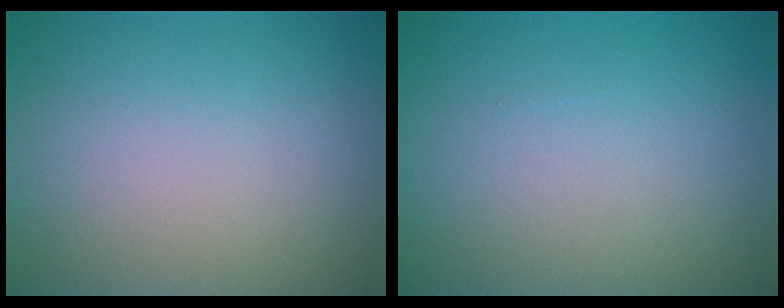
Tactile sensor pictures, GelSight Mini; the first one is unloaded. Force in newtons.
{"total": 0.0}